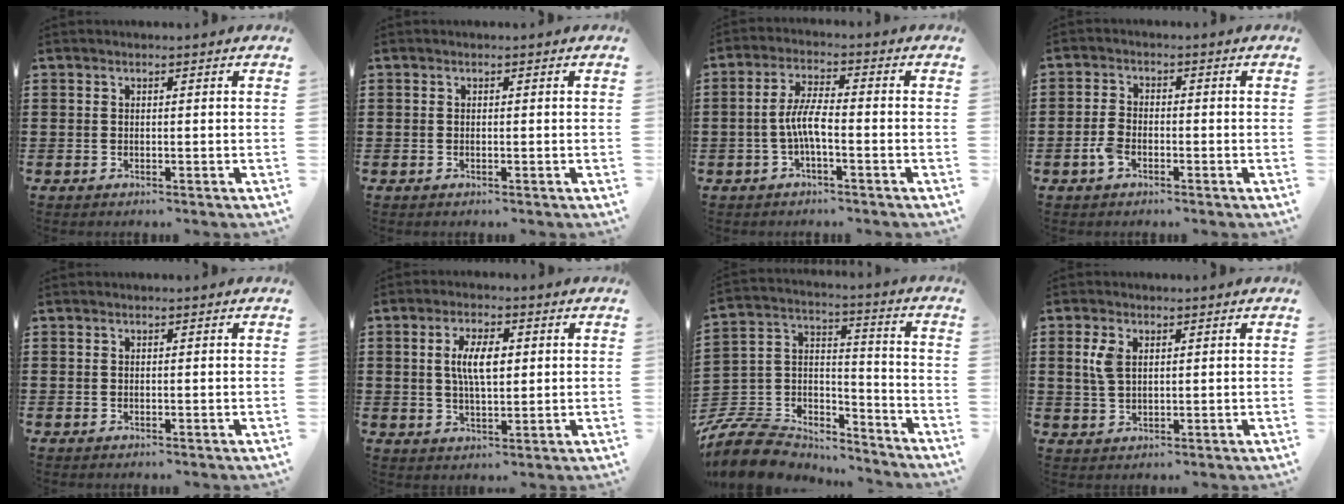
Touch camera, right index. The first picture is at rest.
{"total": 0.0}
{"total": 5.2, "force": [-1.4, 1.2, 4.9], "torque": [-0.114, -0.004, -0.035]}
{"total": 3.4, "force": [-1.7, 1.7, 2.4], "torque": [-0.064, -0.003, -0.037]}
{"total": 0.0}
{"total": 6.2, "force": [1.0, 2.5, 5.5], "torque": [-0.111, 0.009, 0.015]}
{"total": 9.8, "force": [-8.8, 3.7, 2.2], "torque": [-0.067, 0.015, -0.176]}
{"total": 3.8, "force": [1.2, 2.1, 2.9], "torque": [-0.071, 0.006, 0.019]}